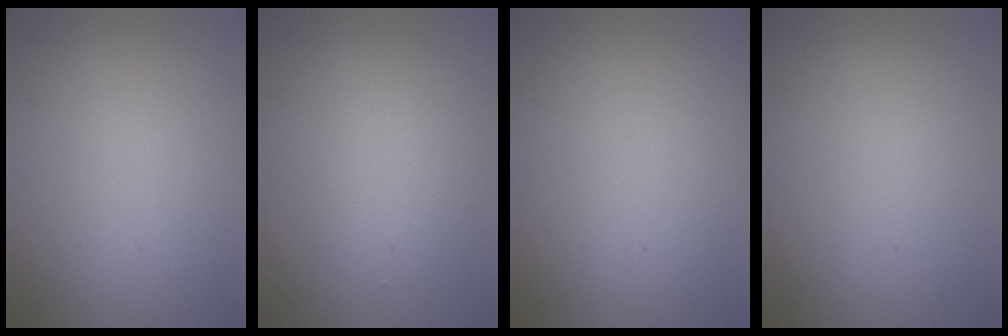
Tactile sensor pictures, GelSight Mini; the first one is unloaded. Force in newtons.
{"total": 2.1, "press": 2.1, "slide": 0.1}
{"total": 0.0}
{"total": 0.0}